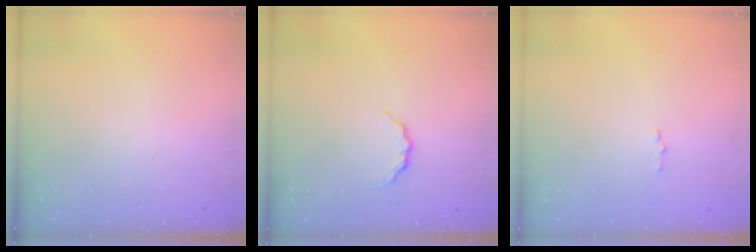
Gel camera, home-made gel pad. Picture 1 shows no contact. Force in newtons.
{"total": 6.9, "press": 6.8, "slide": 0.7}
{"total": 1.5, "press": 1.5, "slide": 0.2}